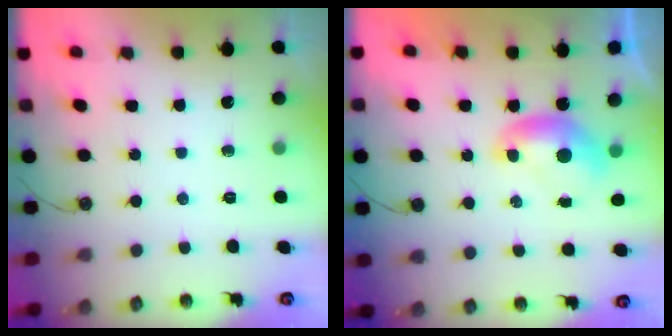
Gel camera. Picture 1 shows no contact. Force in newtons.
{"total": 0.0}